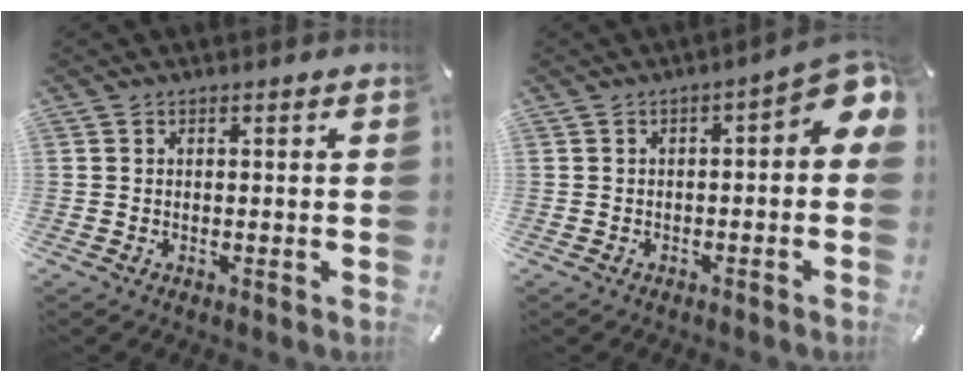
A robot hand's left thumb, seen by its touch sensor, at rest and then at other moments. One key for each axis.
{"total": 5.7, "fx": 0.3, "fy": 2.6, "fz": 5.1, "tx": -0.073, "ty": -0.008, "tz": 0.000}